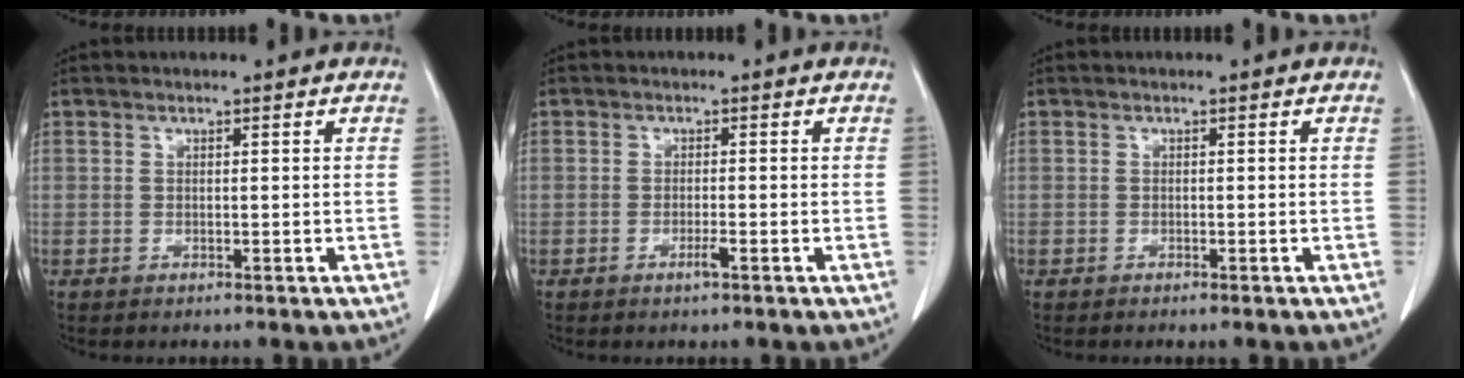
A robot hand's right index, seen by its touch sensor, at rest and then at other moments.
{"total": 1.5, "force": [-0.8, 0.0, 1.2], "torque": [-0.026, -0.001, -0.015]}
{"total": 0.7, "force": [-0.6, 0.1, 0.4], "torque": [-0.010, -0.002, -0.008]}